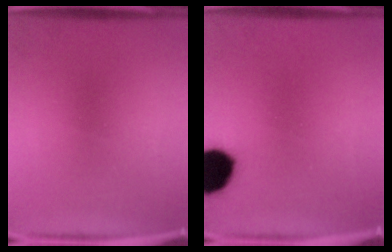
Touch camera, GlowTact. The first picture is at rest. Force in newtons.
{"total": 13.8}